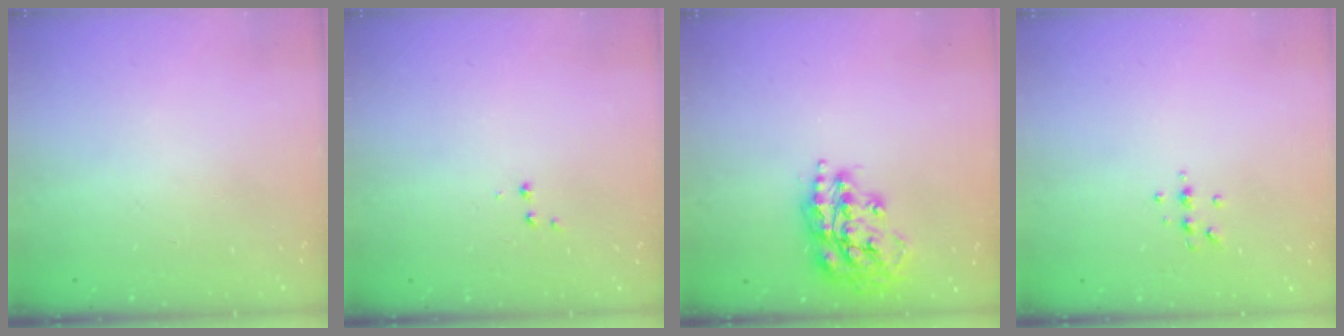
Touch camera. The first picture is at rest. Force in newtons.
{"total": 2.6, "press": 2.5, "slide": 0.6}
{"total": 16.2, "press": 16.2, "slide": 1.4}
{"total": 4.9, "press": 4.9, "slide": 0.7}